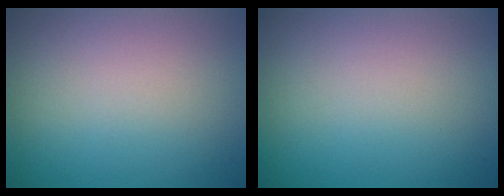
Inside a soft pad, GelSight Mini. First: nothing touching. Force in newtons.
{"total": 0.0}